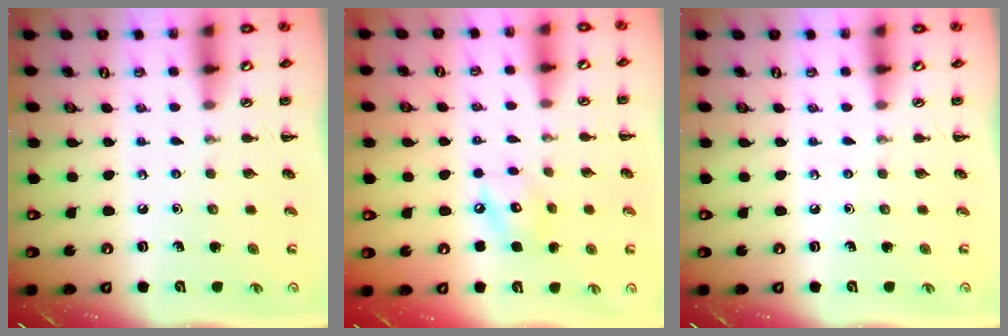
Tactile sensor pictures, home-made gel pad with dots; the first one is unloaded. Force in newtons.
{"total": 8.6, "press": 8.5, "slide": 1.0}
{"total": 0.0}